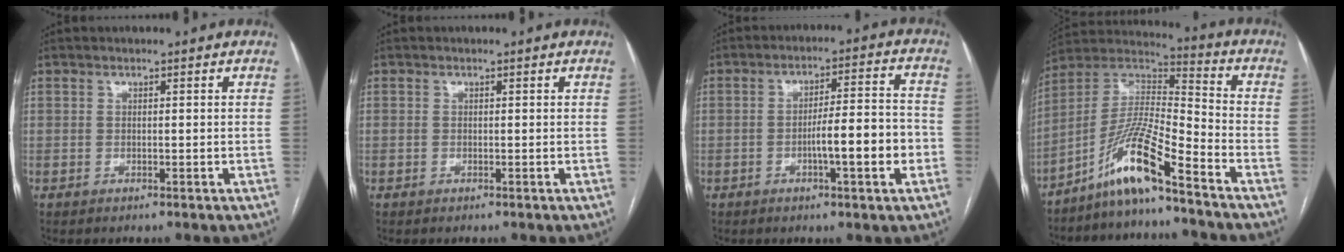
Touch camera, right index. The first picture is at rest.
{"total": 0.0}
{"total": 9.4, "force": [-2.8, 0.9, 8.9], "torque": [-0.135, 0.016, -0.042]}
{"total": 11.8, "force": [-8.2, 0.1, 8.4], "torque": [-0.167, 0.008, -0.158]}